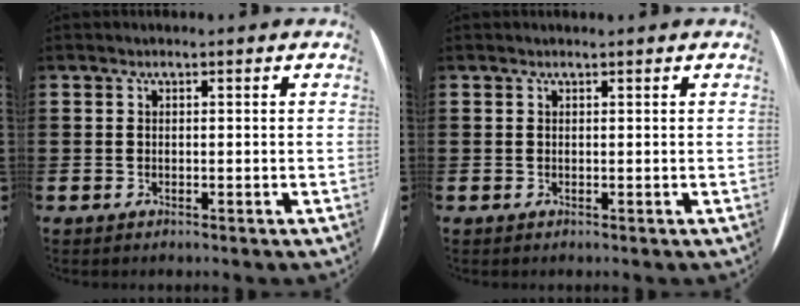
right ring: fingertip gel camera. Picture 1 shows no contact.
{"total": 0.0}